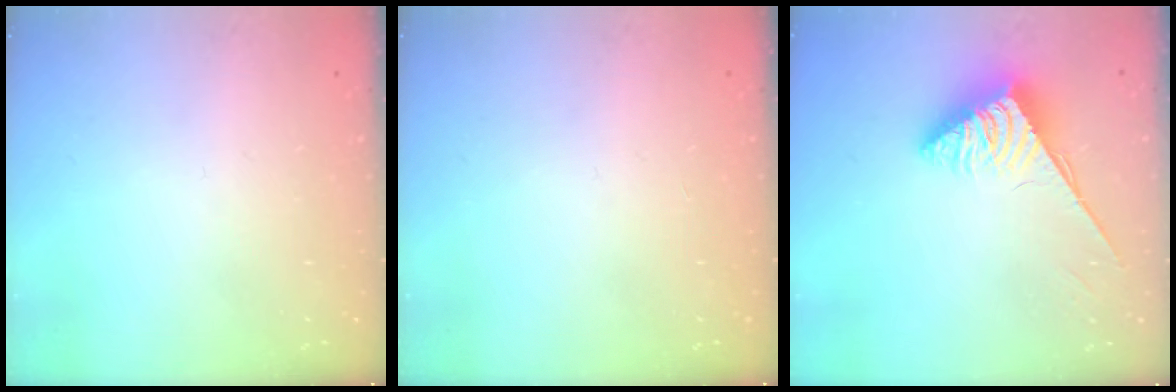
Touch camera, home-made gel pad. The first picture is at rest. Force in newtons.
{"total": 0.0}
{"total": 3.6, "press": 3.6, "slide": 0.6}